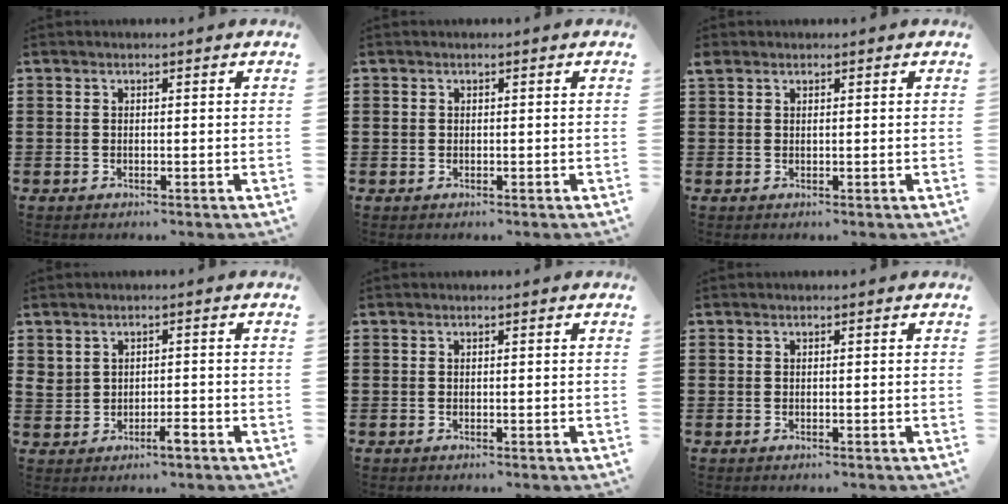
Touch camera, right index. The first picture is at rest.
{"total": 0.6, "force": [0.1, 0.6, 0.2], "torque": [-0.006, 0.004, 0.001]}
{"total": 0.8, "force": [0.6, 0.5, 0.3], "torque": [-0.009, 0.001, 0.011]}
{"total": 2.6, "force": [-0.6, 1.6, 1.9], "torque": [-0.040, 0.005, -0.013]}
{"total": 0.0}
{"total": 0.0}